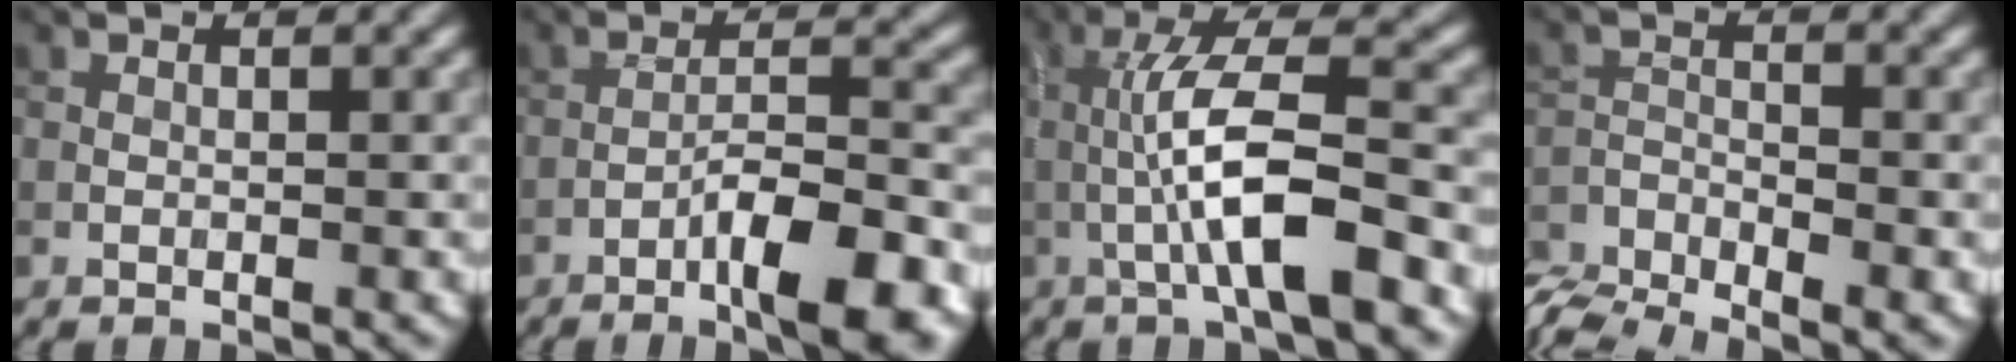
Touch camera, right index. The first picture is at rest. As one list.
[{"total": 7.6, "force": [-4.3, 1.3, 6.1], "torque": [-0.095, 0.015, -0.068]}, {"total": 7.3, "force": [-1.8, 1.2, 7.0], "torque": [-0.126, 0.014, -0.035]}, {"total": 4.4, "force": [-3.6, 1.2, 2.2], "torque": [-0.040, -0.011, -0.074]}]